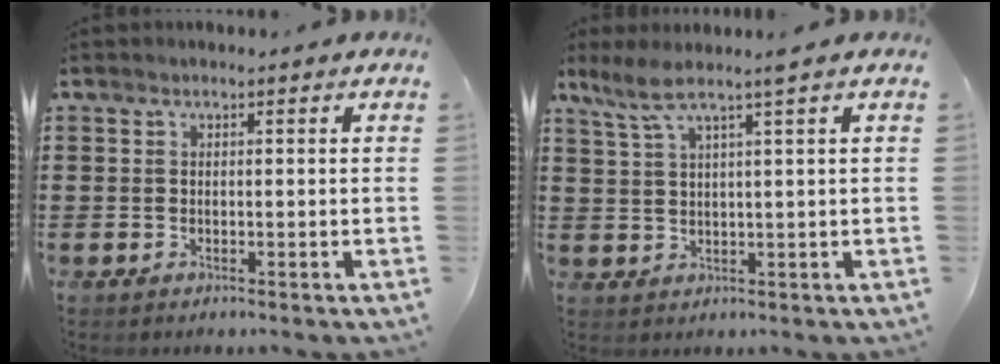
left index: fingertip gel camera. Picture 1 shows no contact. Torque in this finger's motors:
{"motor_torque": [1.06, -1.08, 0.22, 0.09]}